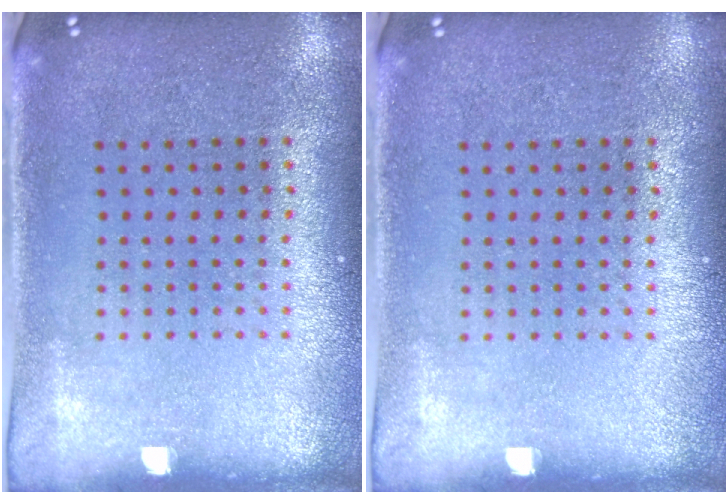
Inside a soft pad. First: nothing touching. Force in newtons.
{"total": 0.0}